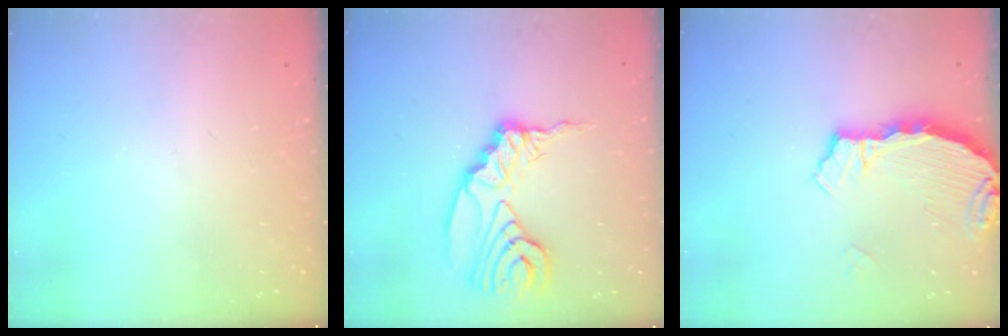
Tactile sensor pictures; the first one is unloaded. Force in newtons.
{"total": 14.9, "press": 14.8, "slide": 1.9}
{"total": 3.4, "press": 3.4, "slide": 0.4}